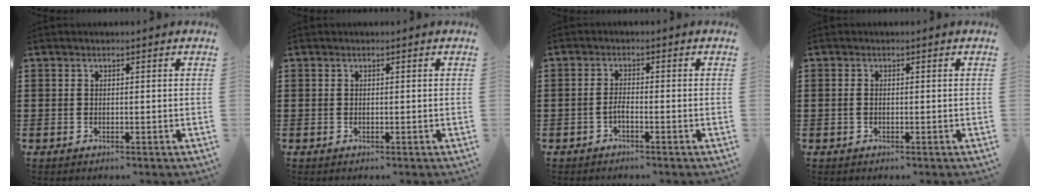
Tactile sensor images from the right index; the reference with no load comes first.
{"total": 0.0}
{"total": 1.3, "force": [-0.9, -0.4, 0.9], "torque": [-0.014, -0.002, -0.015]}
{"total": 0.6, "force": [-0.1, -0.1, 0.6], "torque": [-0.015, -0.002, -0.003]}